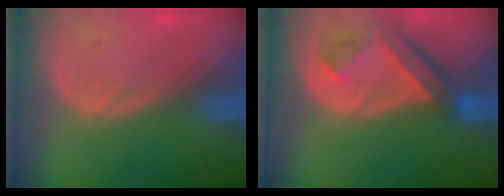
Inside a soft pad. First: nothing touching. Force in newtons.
{"total": 6.5, "press": 5.8, "slide": 3.0}